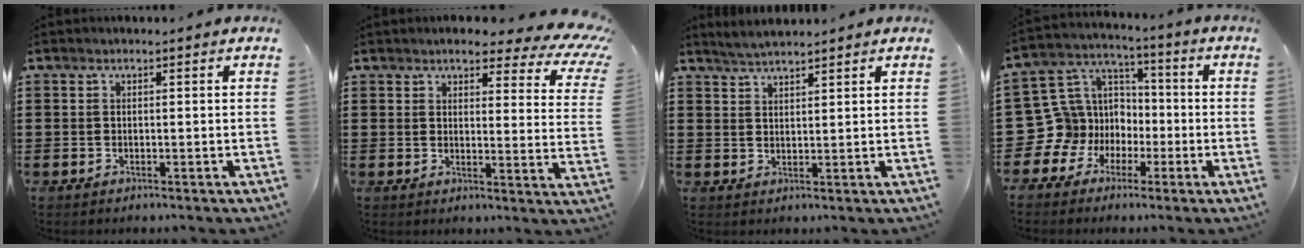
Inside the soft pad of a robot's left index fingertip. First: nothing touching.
{"total": 5.2, "force": [4.1, 1.1, 3.0], "torque": [-0.059, -0.022, 0.066]}
{"total": 2.4, "force": [2.4, -0.1, 0.3], "torque": [-0.011, 0.000, 0.046]}
{"total": 11.4, "force": [-2.8, 10.8, 2.1], "torque": [-0.112, 0.000, -0.040]}